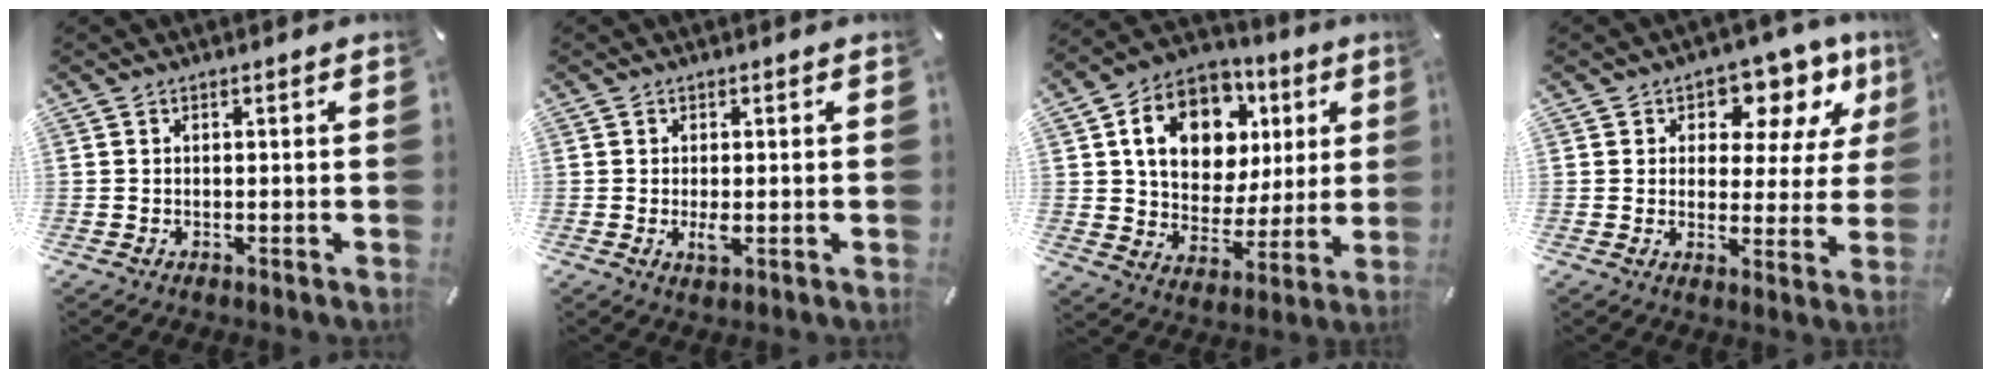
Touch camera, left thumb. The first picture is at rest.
{"total": 2.6, "force": [-0.2, 1.1, 2.3], "torque": [-0.048, -0.009, -0.009]}
{"total": 15.4, "force": [5.9, 12.0, 7.7], "torque": [-0.125, -0.020, 0.113]}
{"total": 10.5, "force": [6.0, 6.7, 5.4], "torque": [-0.071, -0.037, 0.103]}